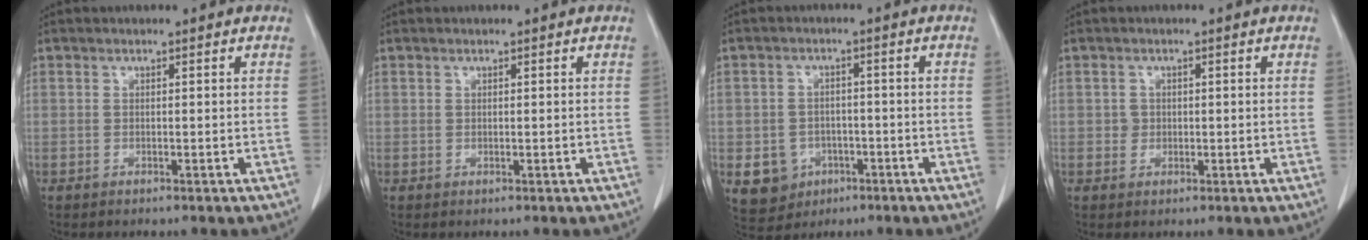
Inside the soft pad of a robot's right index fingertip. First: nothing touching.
{"total": 0.0}
{"total": 6.1, "force": [-2.2, 5.4, 1.6], "torque": [-0.023, 0.006, -0.023]}
{"total": 1.3, "force": [0.0, 1.3, 0.2], "torque": [-0.001, 0.003, 0.002]}